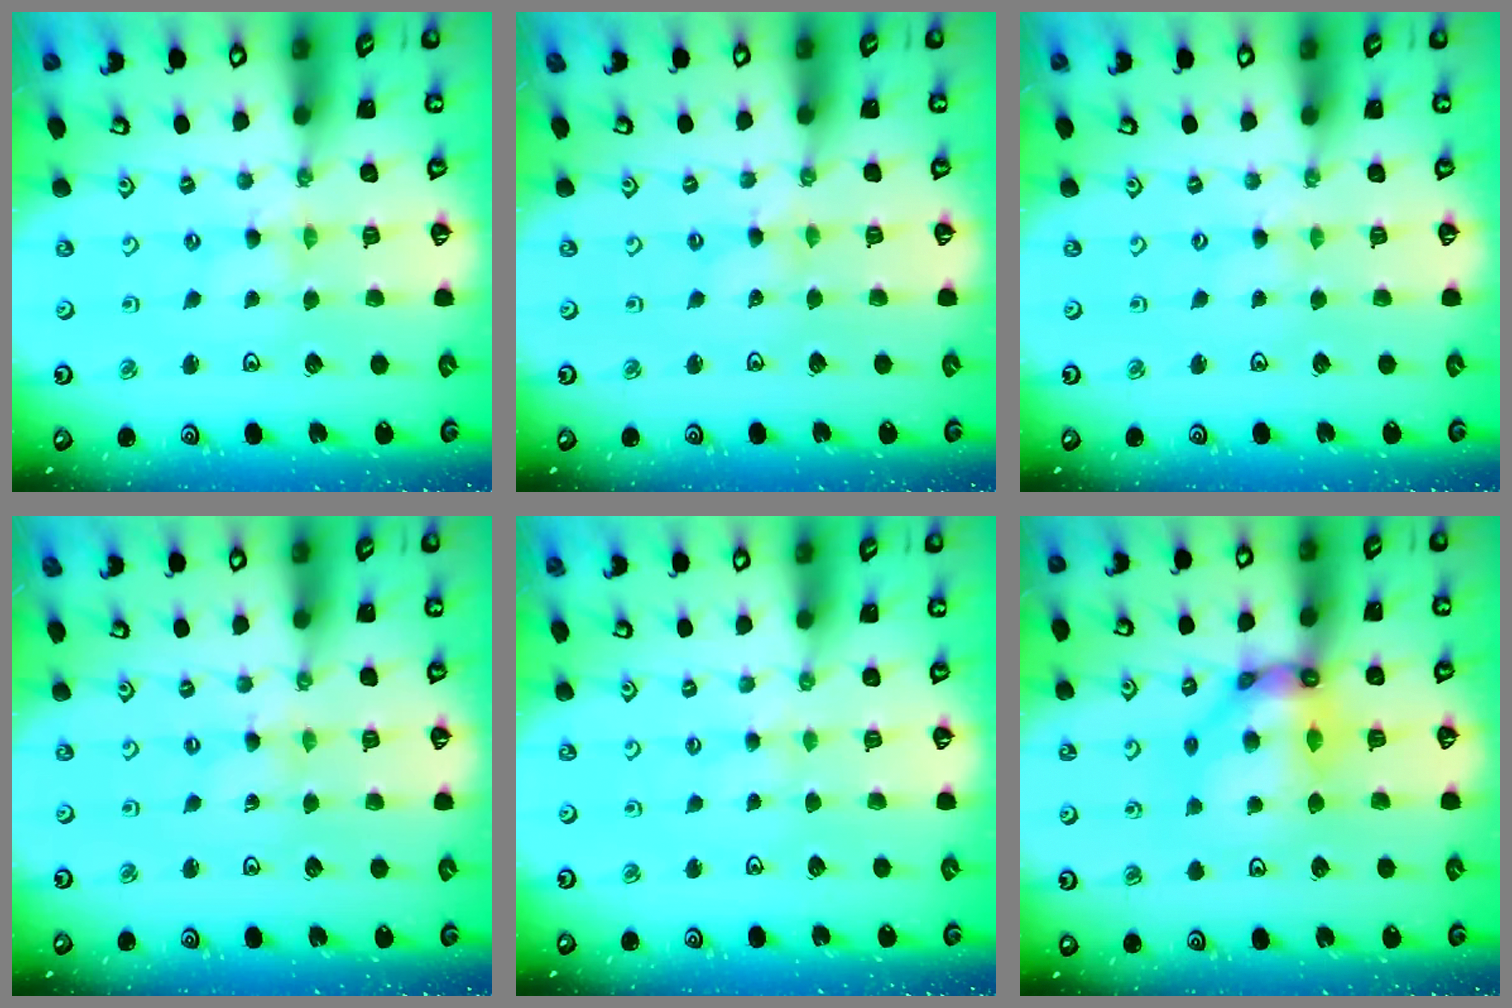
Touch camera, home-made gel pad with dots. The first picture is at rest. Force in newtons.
{"total": 0.8, "press": 0.8, "slide": 0.2}
{"total": 0.6, "press": 0.5, "slide": 0.2}
{"total": 0.0}
{"total": 0.6, "press": 0.6, "slide": 0.2}
{"total": 11.5, "press": 11.4, "slide": 1.5}